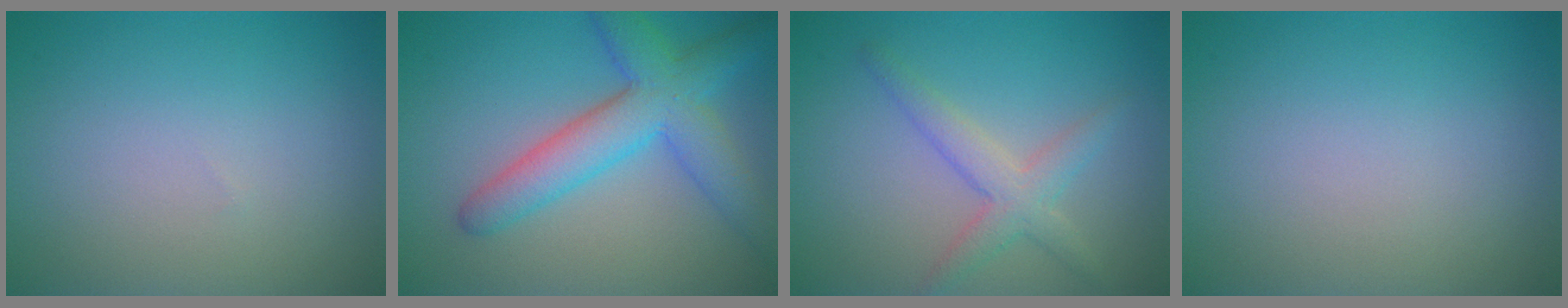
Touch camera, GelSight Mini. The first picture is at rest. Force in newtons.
{"total": 6.3, "press": 6.3, "slide": 0.2}
{"total": 3.0, "press": 3.0, "slide": 0.1}
{"total": 0.0}